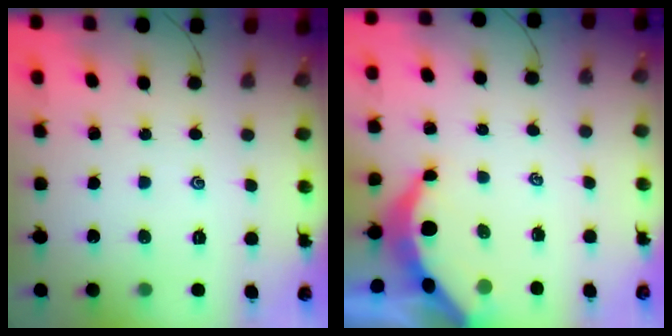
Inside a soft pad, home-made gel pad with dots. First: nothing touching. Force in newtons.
{"total": 5.4, "press": 5.4, "slide": 0.6}